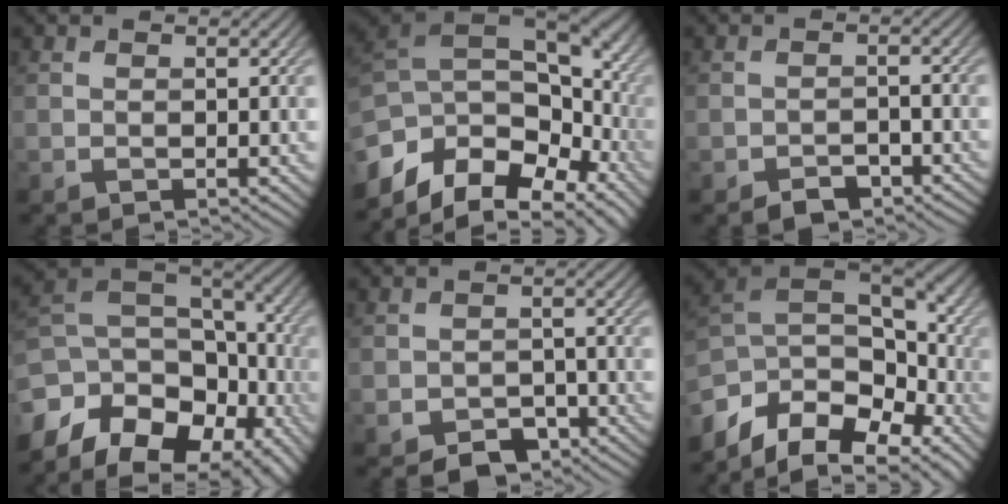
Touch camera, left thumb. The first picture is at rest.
{"total": 14.9, "force": [-4.5, 9.6, 10.5], "torque": [-0.248, -0.015, -0.063]}
{"total": 3.1, "force": [-2.3, 1.6, 1.3], "torque": [-0.017, 0.001, -0.038]}
{"total": 16.1, "force": [-6.7, 10.8, 9.8], "torque": [-0.217, -0.040, -0.075]}
{"total": 5.3, "force": [-3.5, 3.4, 2.2], "torque": [-0.029, -0.012, -0.051]}
{"total": 13.4, "force": [-6.5, 8.6, 8.0], "torque": [-0.201, -0.015, -0.080]}